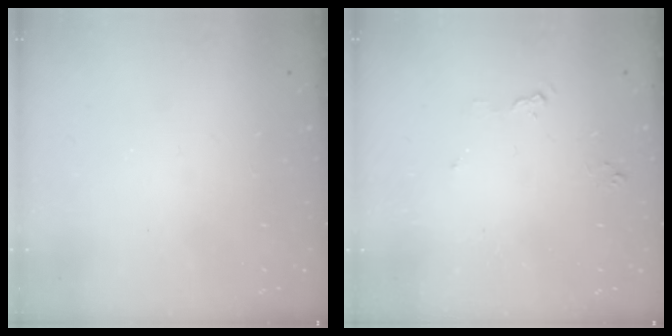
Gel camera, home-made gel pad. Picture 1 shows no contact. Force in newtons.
{"total": 5.4, "press": 5.4, "slide": 0.6}